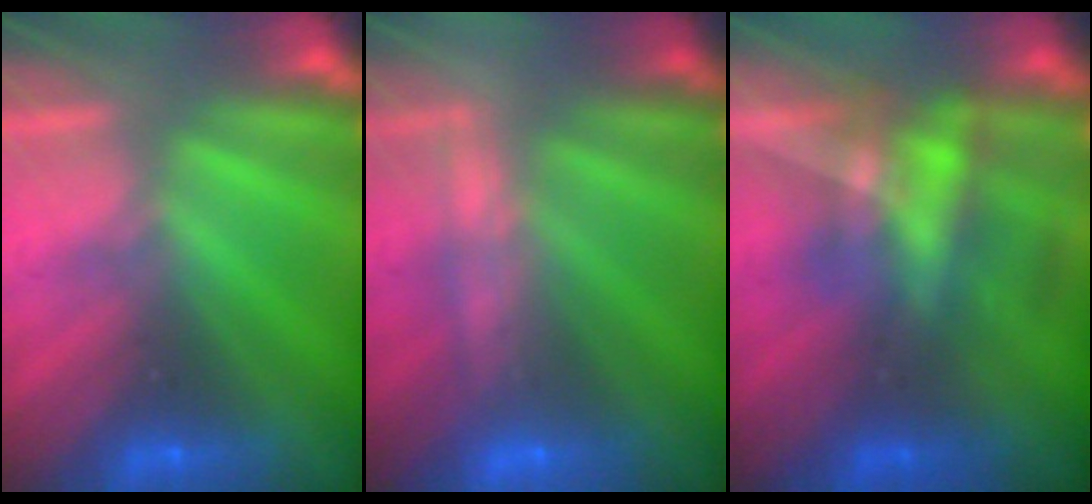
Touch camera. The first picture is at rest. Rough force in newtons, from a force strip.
{"total": 2.3}
{"total": 4.5}